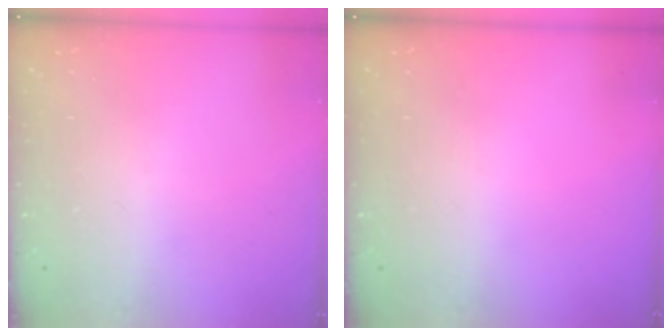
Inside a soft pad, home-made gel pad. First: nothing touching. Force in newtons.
{"total": 0.0}